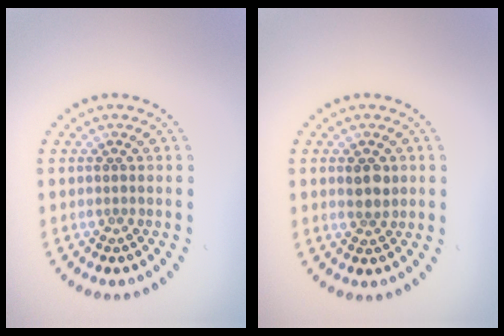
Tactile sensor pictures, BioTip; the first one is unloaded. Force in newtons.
{"total": 2.0, "press": 1.9, "slide": 0.6}